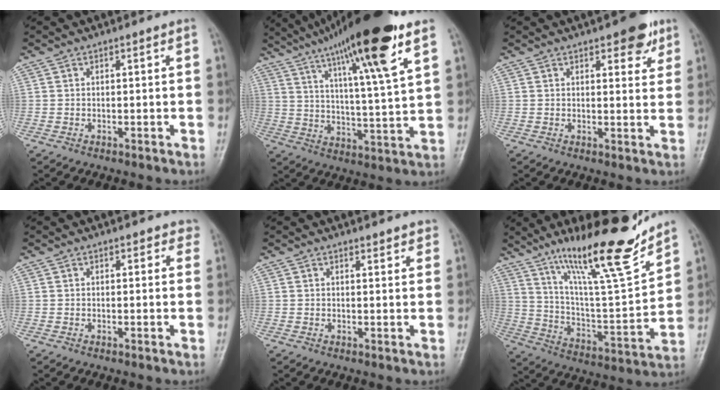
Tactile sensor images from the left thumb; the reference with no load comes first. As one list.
[{"total": 20.6, "force": [12.6, 2.0, 16.2], "torque": [-0.255, -0.037, 0.205]}, {"total": 5.8, "force": [3.5, 2.4, 3.9], "torque": [-0.024, -0.014, 0.041]}, {"total": 2.7, "force": [2.2, 1.3, 0.7], "torque": [0.021, -0.005, 0.012]}, {"total": 2.4, "force": [2.2, 0.6, 0.6], "torque": [0.009, -0.012, 0.024]}, {"total": 21.6, "force": [15.7, 3.2, 14.4], "torque": [-0.206, -0.084, 0.270]}]